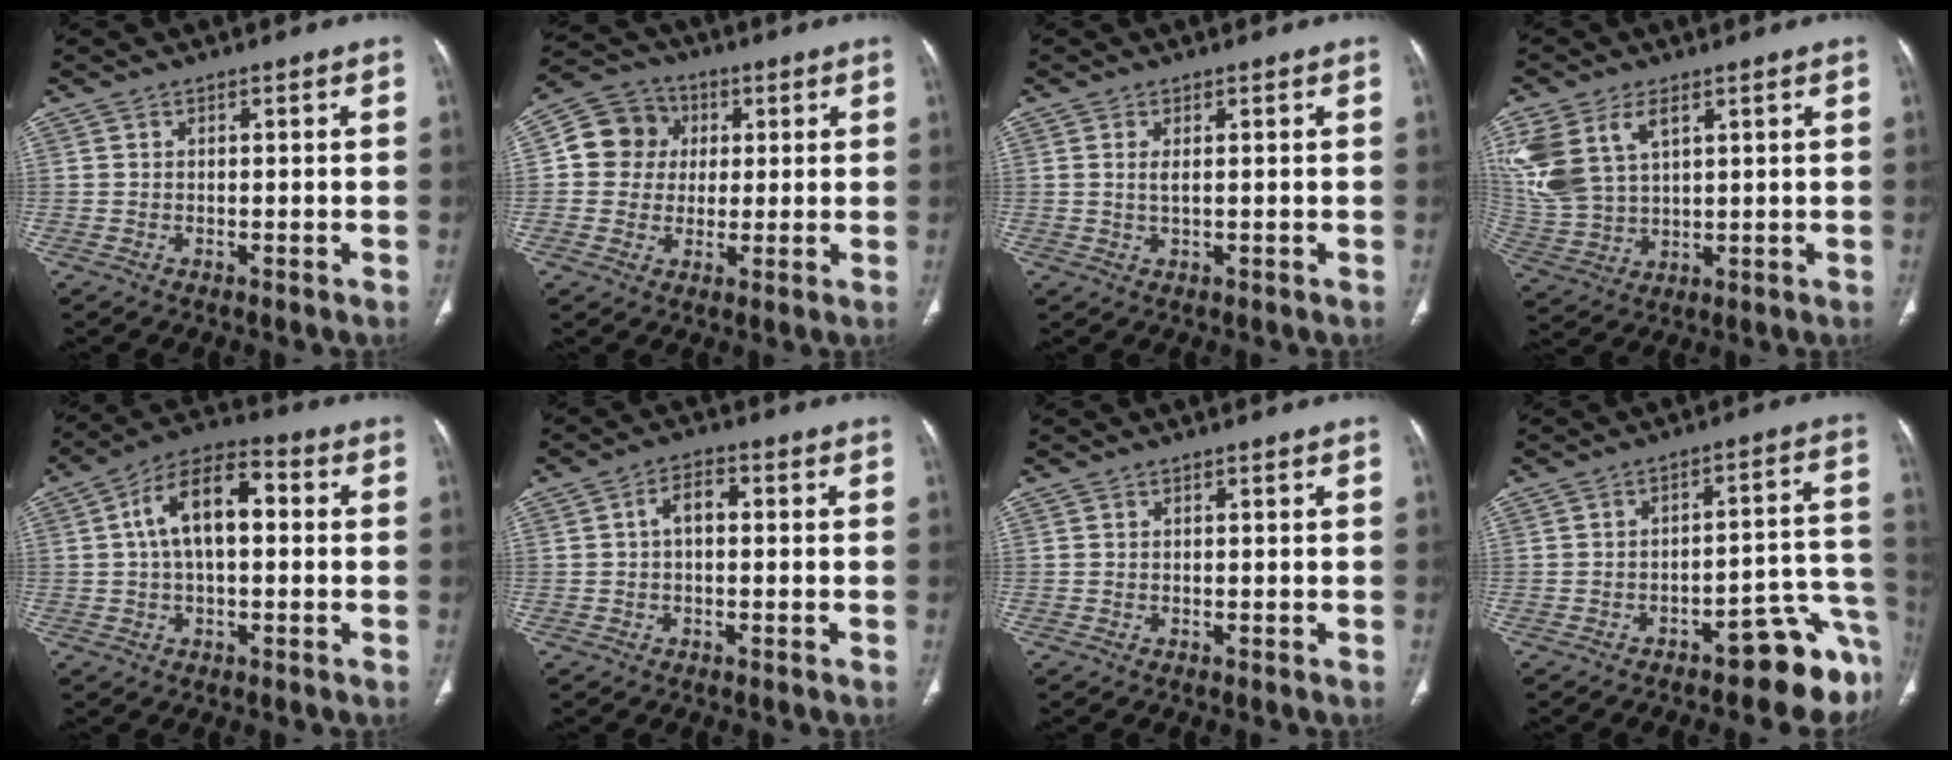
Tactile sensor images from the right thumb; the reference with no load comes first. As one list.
[{"total": 9.5, "force": [1.5, 8.9, 3.2], "torque": [-0.031, 0.010, 0.014]}, {"total": 1.6, "force": [0.4, 0.4, 1.5], "torque": [-0.036, -0.004, 0.011]}, {"total": 13.0, "force": [5.6, 7.6, 9.0], "torque": [-0.203, -0.007, 0.127]}, {"total": 12.2, "force": [1.5, 6.4, 10.3], "torque": [-0.176, 0.033, 0.015]}, {"total": 4.1, "force": [0.2, 2.3, 3.3], "torque": [-0.051, 0.015, -0.003]}, {"total": 0.0}, {"total": 12.9, "force": [-7.8, 4.4, 9.2], "torque": [-0.049, 0.091, -0.103]}]